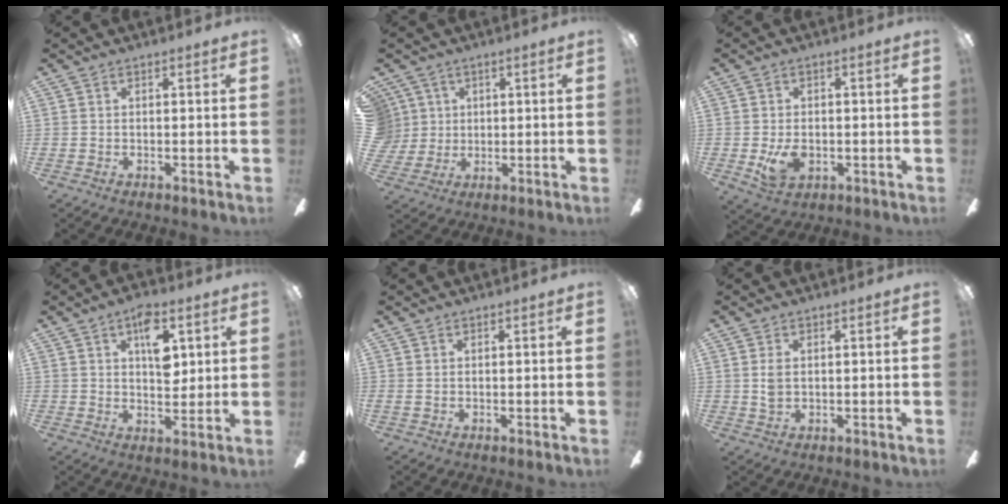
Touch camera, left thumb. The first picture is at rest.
{"total": 6.1, "force": [2.1, 5.7, 0.4], "torque": [-0.018, 0.005, 0.043]}
{"total": 6.5, "force": [-1.3, 4.6, 4.5], "torque": [-0.064, -0.002, -0.023]}
{"total": 9.6, "force": [3.6, 5.5, 7.1], "torque": [-0.085, -0.010, 0.057]}
{"total": 0.8, "force": [0.5, 0.1, 0.6], "torque": [-0.013, 0.001, 0.008]}
{"total": 2.9, "force": [0.6, 1.8, 2.2], "torque": [-0.039, 0.002, 0.007]}